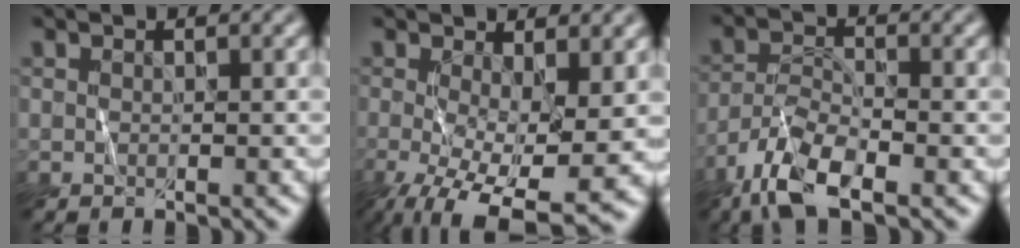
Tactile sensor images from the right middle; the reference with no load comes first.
{"total": 9.4, "force": [-2.9, 3.6, 8.2], "torque": [-0.151, -0.028, -0.038]}
{"total": 5.9, "force": [-4.2, 1.9, 3.8], "torque": [-0.078, -0.002, -0.085]}